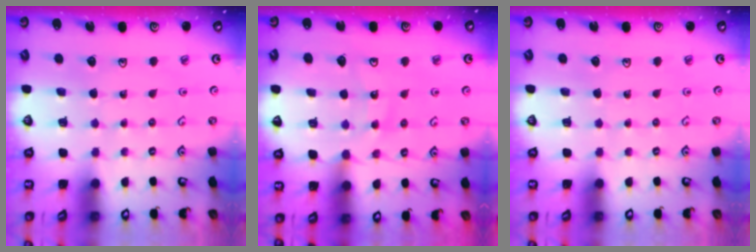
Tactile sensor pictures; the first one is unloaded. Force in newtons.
{"total": 13.0, "press": 12.9, "slide": 1.5}
{"total": 0.0}